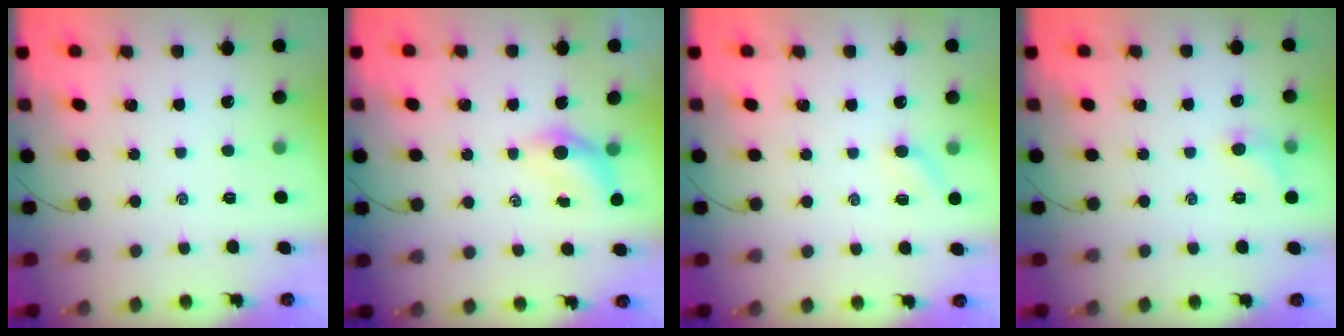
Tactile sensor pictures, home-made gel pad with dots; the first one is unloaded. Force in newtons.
{"total": 4.1, "press": 4.0, "slide": 0.7}
{"total": 3.4, "press": 3.2, "slide": 1.1}
{"total": 6.6, "press": 6.4, "slide": 1.4}